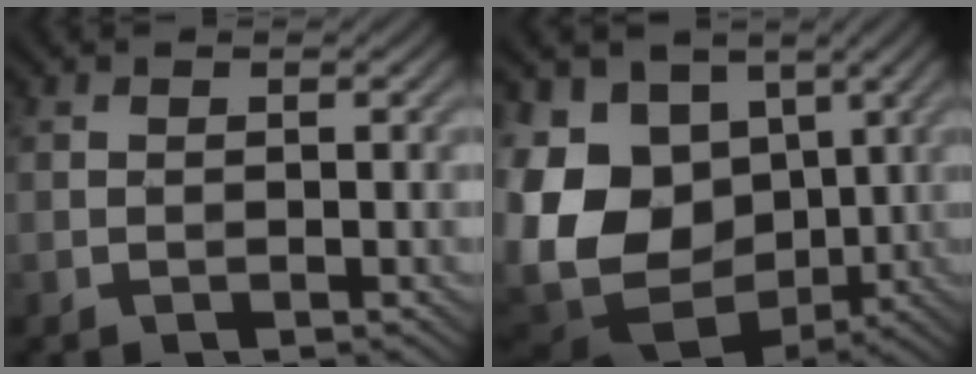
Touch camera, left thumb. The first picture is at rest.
{"total": 15.6, "force": [-2.1, 11.7, 10.0], "torque": [-0.240, -0.008, -0.021]}